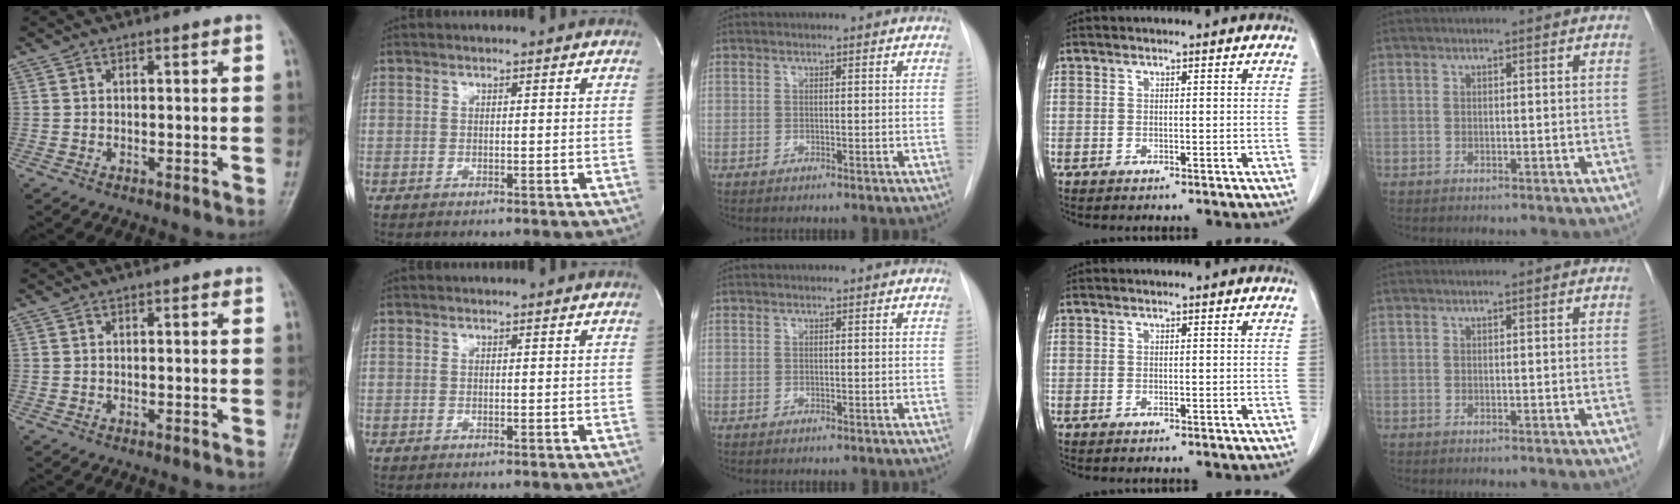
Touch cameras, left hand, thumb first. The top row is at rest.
{}